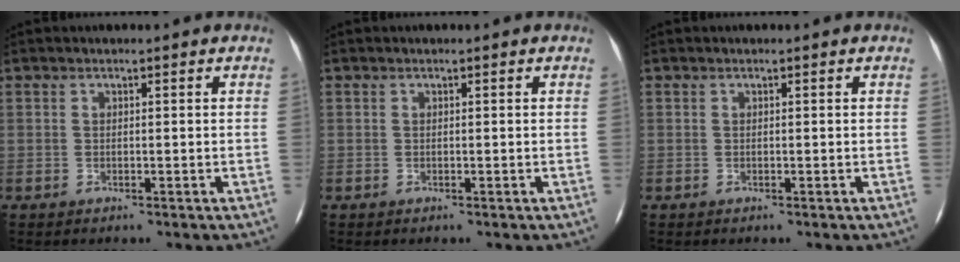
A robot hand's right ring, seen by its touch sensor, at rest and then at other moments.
{"total": 0.0}
{"total": 0.0}